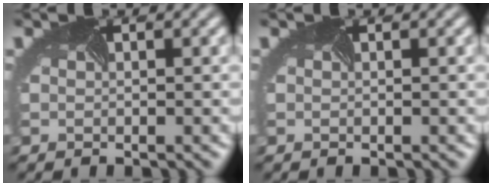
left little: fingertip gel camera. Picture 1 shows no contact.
{"total": 0.0}